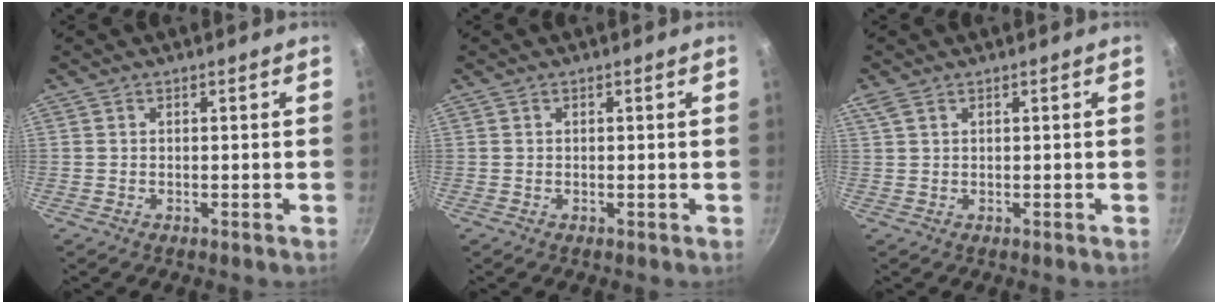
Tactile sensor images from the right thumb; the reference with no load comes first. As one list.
[{"total": 0.0}, {"total": 1.7, "force": [0.9, 0.6, 1.3], "torque": [-0.036, 0.006, 0.024]}]